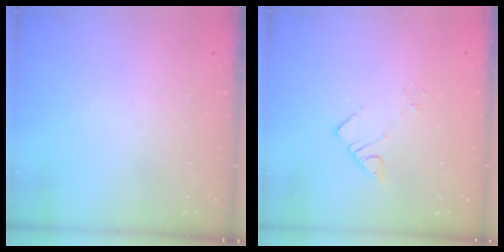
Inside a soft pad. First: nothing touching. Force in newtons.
{"total": 3.3, "press": 3.3, "slide": 0.1}